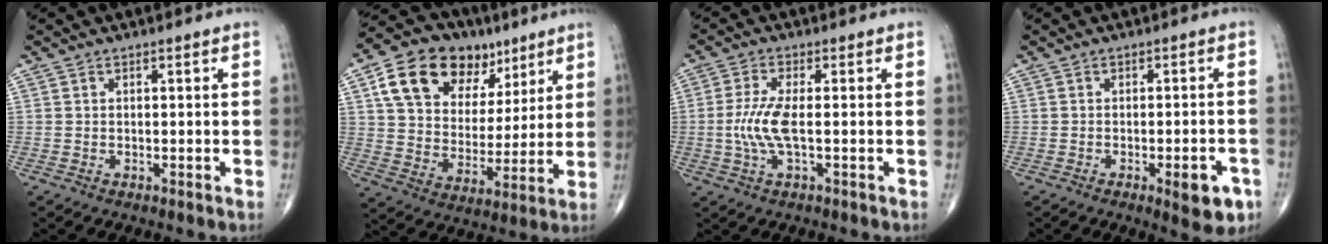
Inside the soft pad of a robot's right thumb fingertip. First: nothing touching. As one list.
[{"total": 19.4, "force": [9.5, 13.2, 10.7], "torque": [-0.144, -0.012, 0.162]}, {"total": 6.3, "force": [-0.6, 1.6, 6.0], "torque": [-0.151, 0.000, -0.017]}, {"total": 6.6, "force": [-3.0, 2.3, 5.4], "torque": [-0.051, 0.008, -0.031]}]